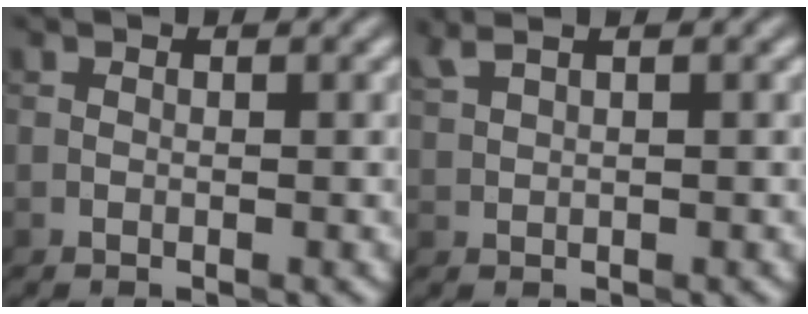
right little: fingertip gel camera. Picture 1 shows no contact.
{"total": 1.5, "force": [1.2, 0.4, 0.8], "torque": [-0.012, 0.007, 0.026]}